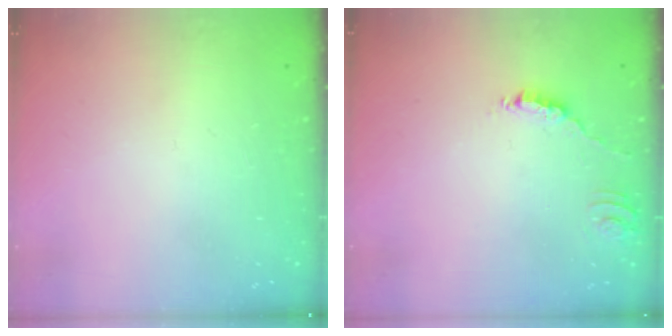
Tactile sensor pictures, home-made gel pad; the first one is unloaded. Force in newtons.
{"total": 3.2, "press": 3.2, "slide": 0.2}